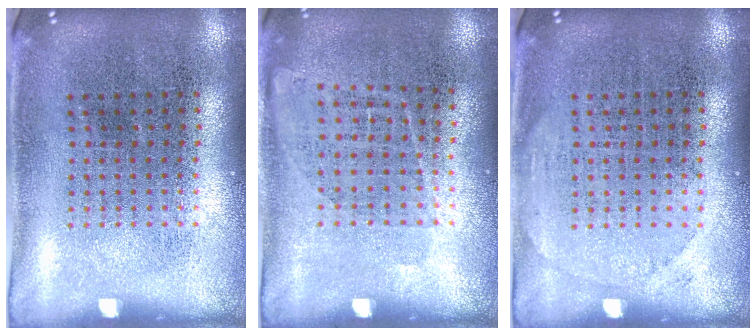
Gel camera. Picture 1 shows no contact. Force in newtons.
{"total": 1.1, "press": 0.9, "slide": 0.7}
{"total": 0.9, "press": 0.9, "slide": 0.1}